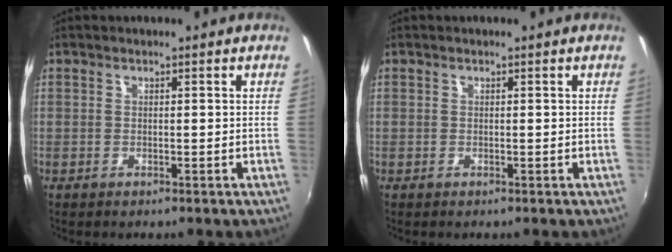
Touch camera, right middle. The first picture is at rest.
{"total": 0.0}